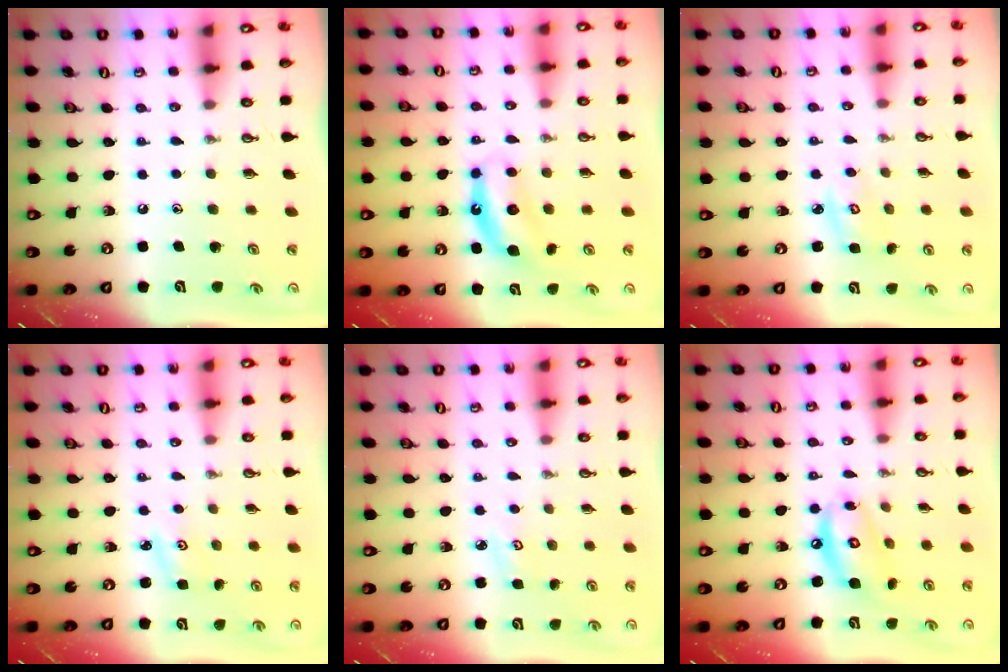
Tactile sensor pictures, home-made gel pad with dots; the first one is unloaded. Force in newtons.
{"total": 7.2, "press": 7.2, "slide": 0.5}
{"total": 3.4, "press": 3.4, "slide": 0.3}
{"total": 2.5, "press": 2.5, "slide": 0.3}
{"total": 2.8, "press": 2.8, "slide": 0.4}
{"total": 11.2, "press": 11.2, "slide": 1.0}